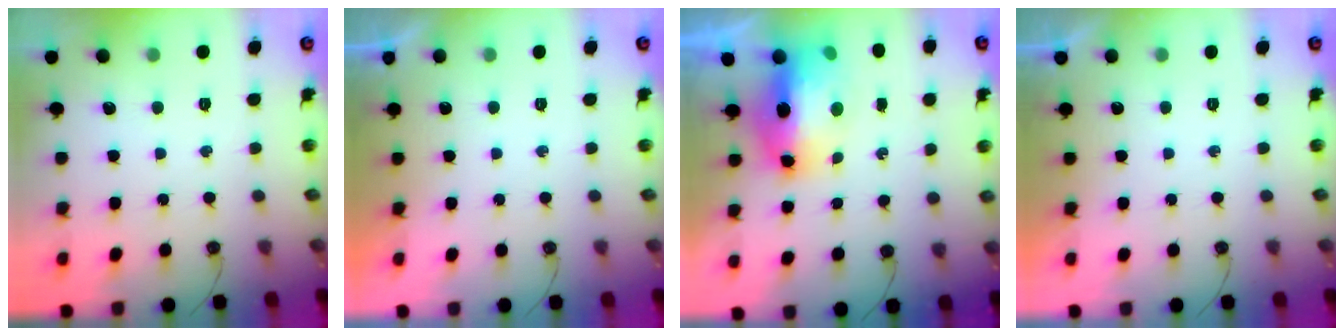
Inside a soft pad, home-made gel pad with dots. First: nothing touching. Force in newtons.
{"total": 0.0}
{"total": 13.2, "press": 13.0, "slide": 2.0}
{"total": 0.0}